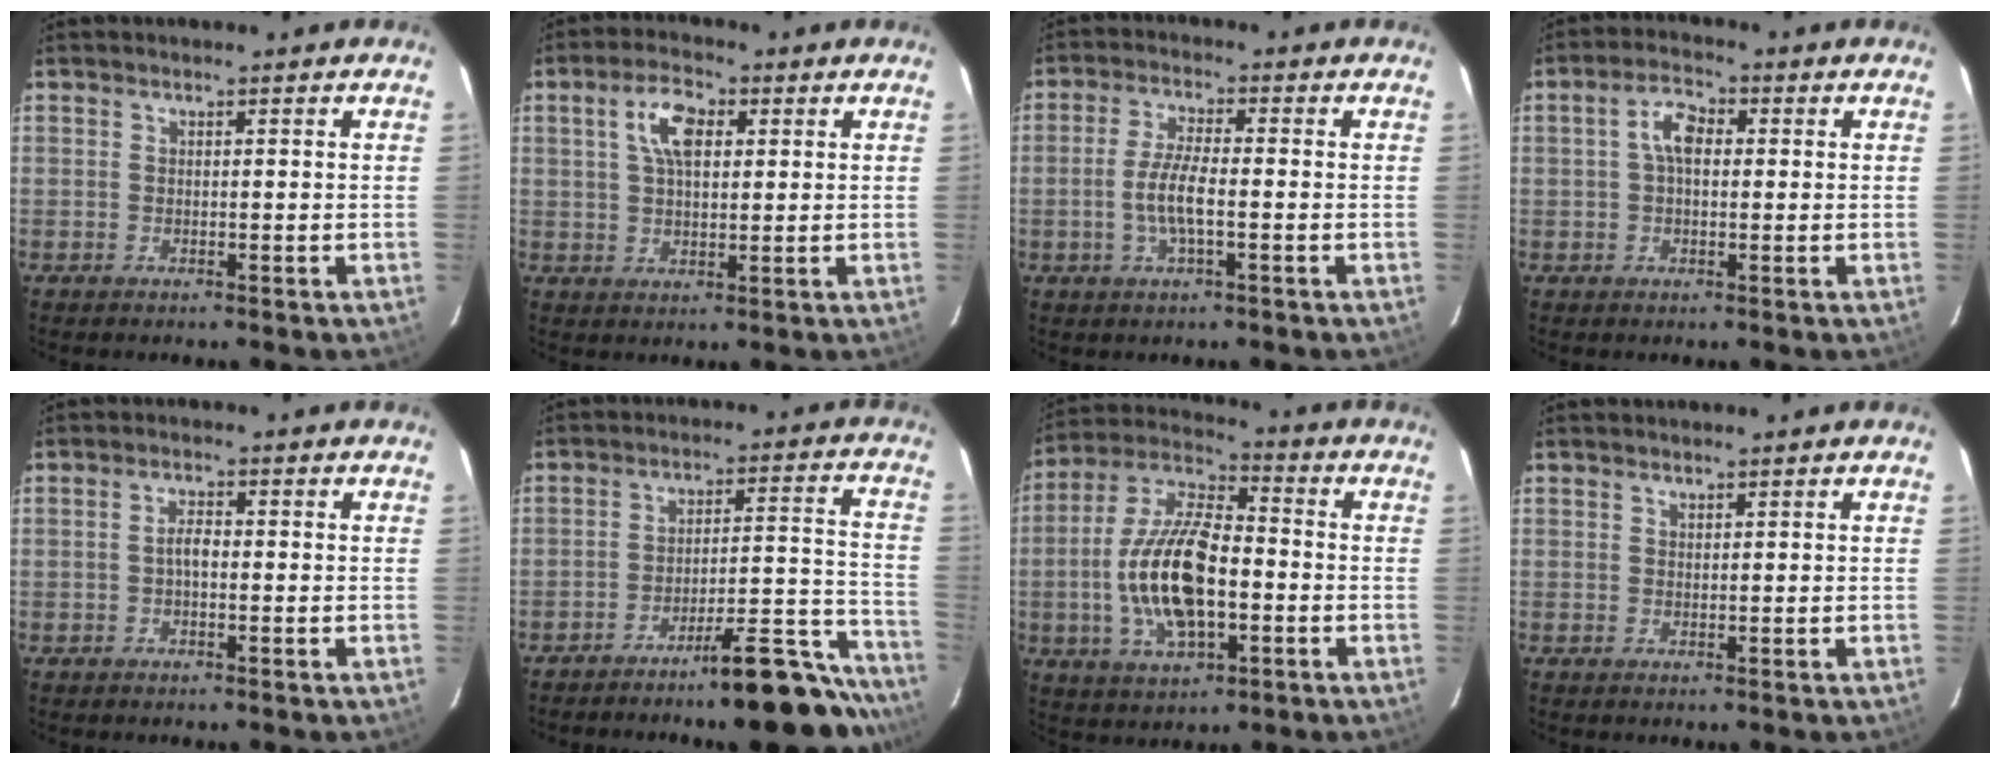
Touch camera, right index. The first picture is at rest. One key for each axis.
{"total": 6.8, "fx": 2.2, "fy": 3.4, "fz": 5.5, "tx": -0.100, "ty": 0.016, "tz": 0.040}
{"total": 6.3, "fx": -1.4, "fy": 1.4, "fz": 6.0, "tx": -0.122, "ty": 0.000, "tz": -0.028}
{"total": 5.0, "fx": 0.6, "fy": 2.8, "fz": 4.0, "tx": -0.077, "ty": 0.017, "tz": 0.011}
{"total": 2.0, "fx": -0.4, "fy": 0.9, "fz": 1.7, "tx": -0.035, "ty": 0.008, "tz": -0.009}
{"total": 17.1, "fx": -15.5, "fy": 1.5, "fz": 6.9, "tx": -0.076, "ty": 0.031, "tz": -0.218}
{"total": 17.2, "fx": -3.1, "fy": 7.6, "fz": 15.1, "tx": -0.312, "ty": 0.003, "tz": -0.056}
{"total": 0.6, "fx": 0.5, "fy": 0.3, "fz": 0.0, "tx": -0.001, "ty": 0.001, "tz": 0.010}